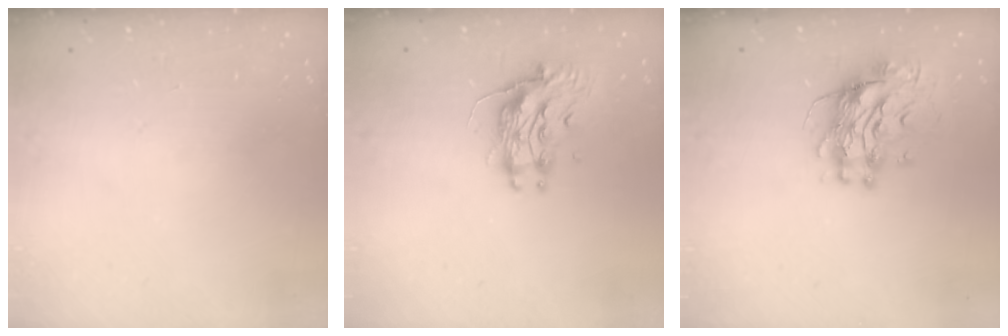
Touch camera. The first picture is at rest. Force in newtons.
{"total": 10.6, "press": 10.6, "slide": 0.7}
{"total": 11.6, "press": 11.6, "slide": 1.2}